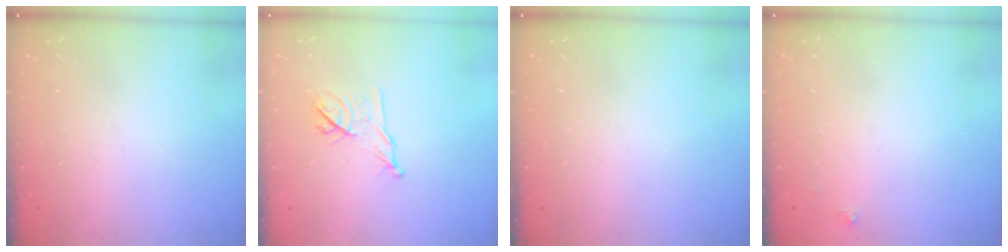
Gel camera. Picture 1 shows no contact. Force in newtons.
{"total": 10.0, "press": 9.9, "slide": 0.9}
{"total": 0.0}
{"total": 2.5, "press": 2.5, "slide": 0.4}